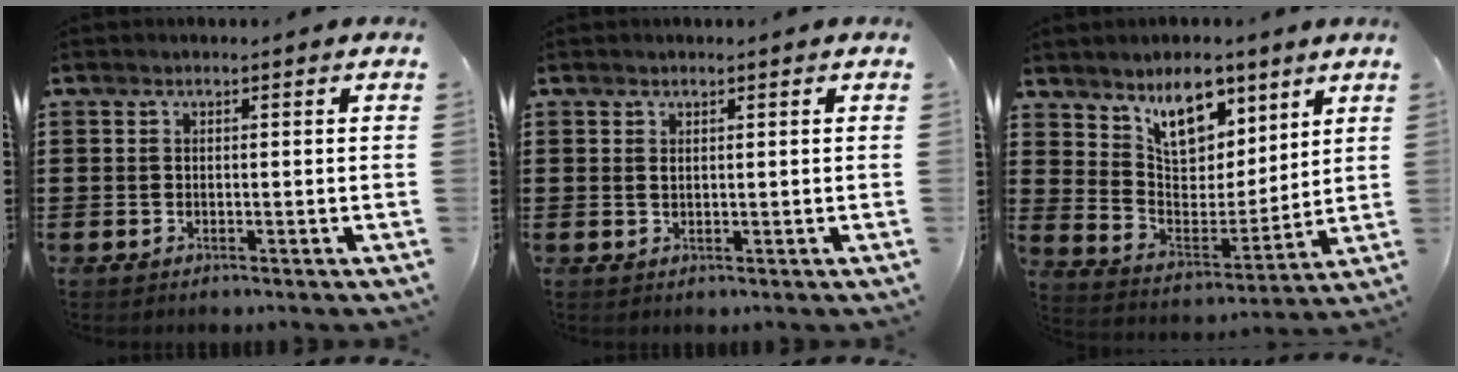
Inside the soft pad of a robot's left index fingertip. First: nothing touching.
{"total": 0.8, "force": [0.5, 0.2, 0.6], "torque": [-0.013, 0.001, 0.010]}
{"total": 10.0, "force": [7.3, 5.1, 4.5], "torque": [-0.081, -0.034, 0.133]}